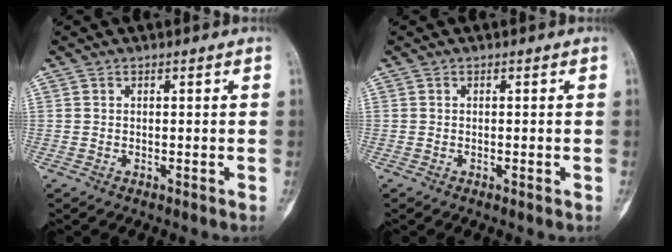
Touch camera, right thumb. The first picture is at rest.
{"total": 0.7, "force": [-0.2, 0.1, 0.6], "torque": [-0.008, -0.001, -0.003]}